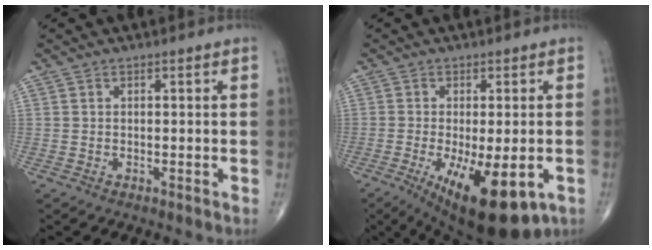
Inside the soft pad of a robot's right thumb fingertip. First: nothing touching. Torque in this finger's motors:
{"motor_torque": [0.05, 0.75, 0.31, -0.28, 0.12]}